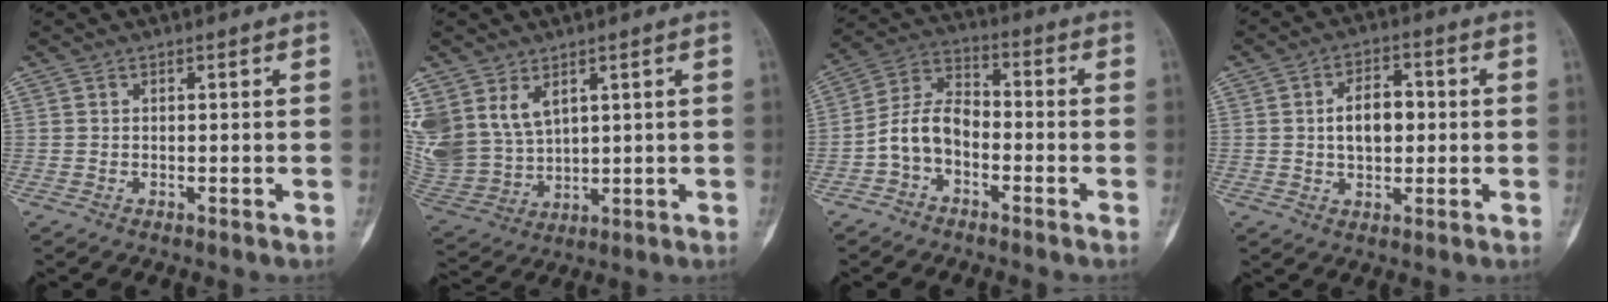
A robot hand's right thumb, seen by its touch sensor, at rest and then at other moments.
{"total": 13.8, "force": [5.9, 9.8, 7.7], "torque": [-0.178, -0.009, 0.145]}
{"total": 8.3, "force": [-3.0, 5.4, 5.7], "torque": [-0.103, 0.041, -0.069]}
{"total": 7.6, "force": [0.3, 4.6, 5.9], "torque": [-0.083, 0.013, 0.002]}